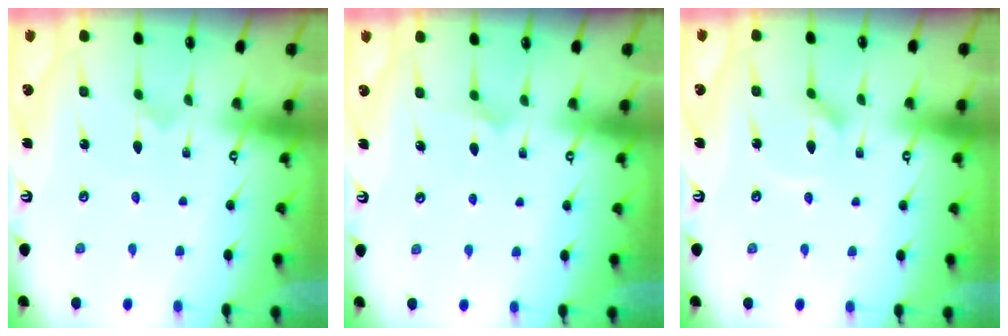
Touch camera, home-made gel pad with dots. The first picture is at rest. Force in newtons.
{"total": 4.4, "press": 4.4, "slide": 0.3}
{"total": 2.7, "press": 2.6, "slide": 0.4}